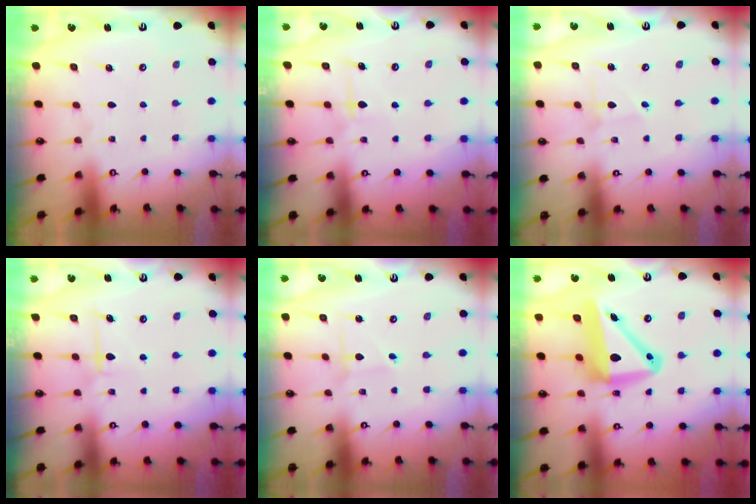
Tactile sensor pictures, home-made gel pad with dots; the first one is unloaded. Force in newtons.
{"total": 6.3, "press": 6.3, "slide": 0.2}
{"total": 1.9, "press": 1.9, "slide": 0.2}
{"total": 7.1, "press": 7.1, "slide": 0.2}
{"total": 0.8, "press": 0.8, "slide": 0.0}
{"total": 14.0, "press": 13.7, "slide": 2.8}